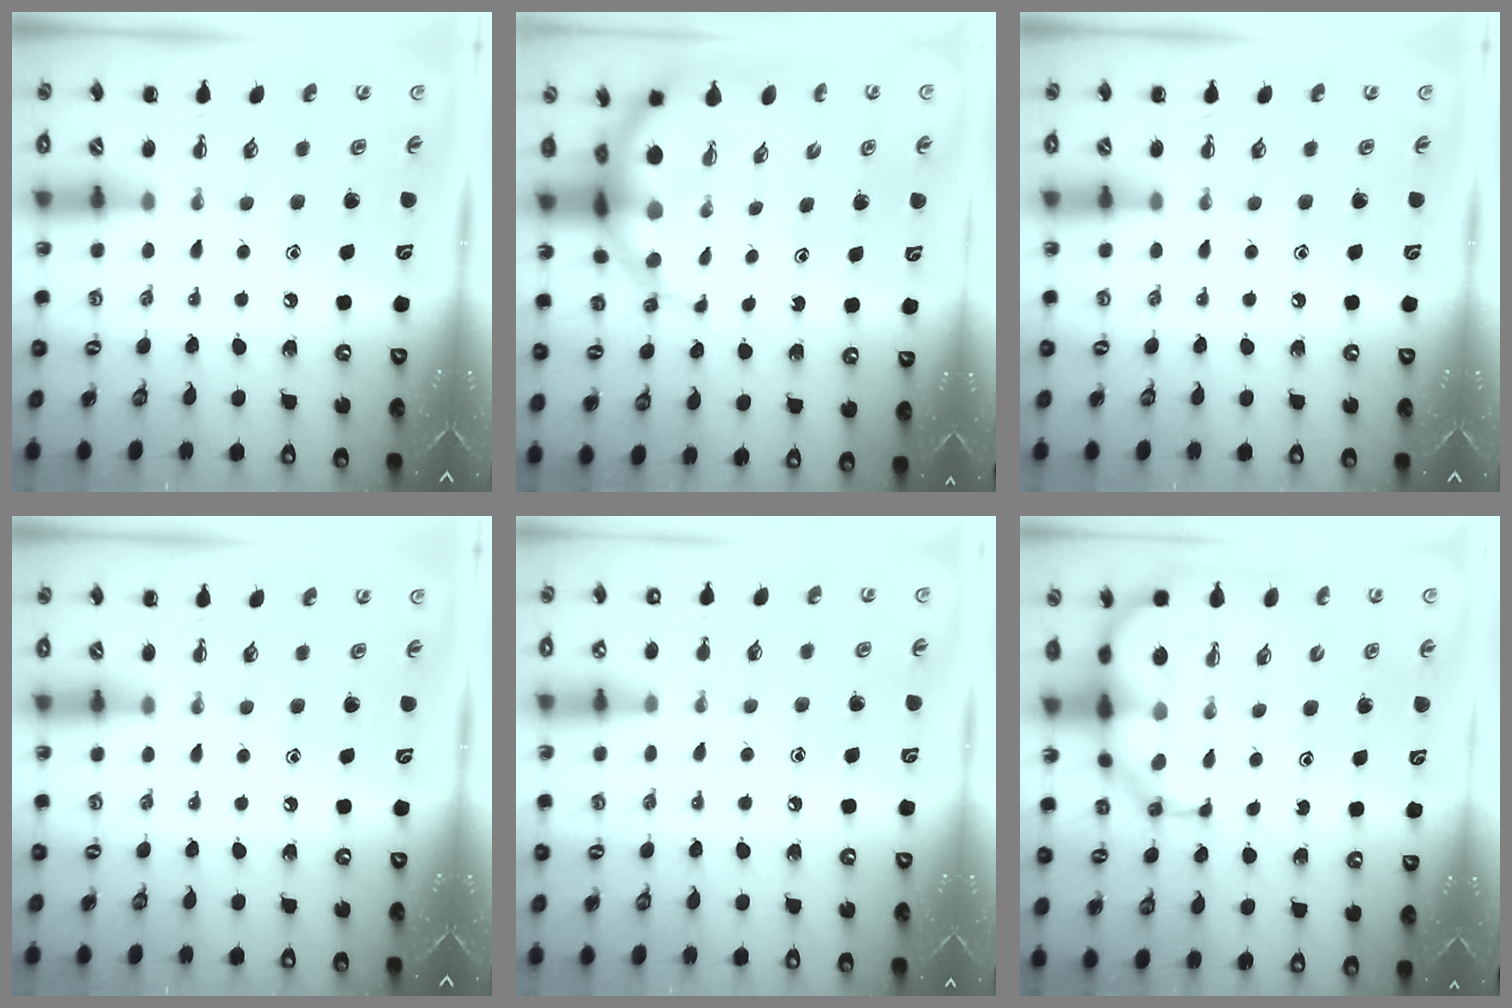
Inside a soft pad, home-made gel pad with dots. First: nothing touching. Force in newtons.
{"total": 7.4, "press": 7.1, "slide": 2.1}
{"total": 0.0}
{"total": 0.0}
{"total": 9.4, "press": 9.2, "slide": 2.0}
{"total": 12.5, "press": 12.0, "slide": 3.5}